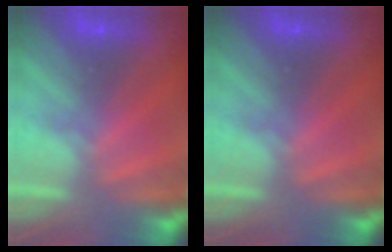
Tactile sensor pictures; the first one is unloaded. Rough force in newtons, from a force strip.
{"total": 0.0}